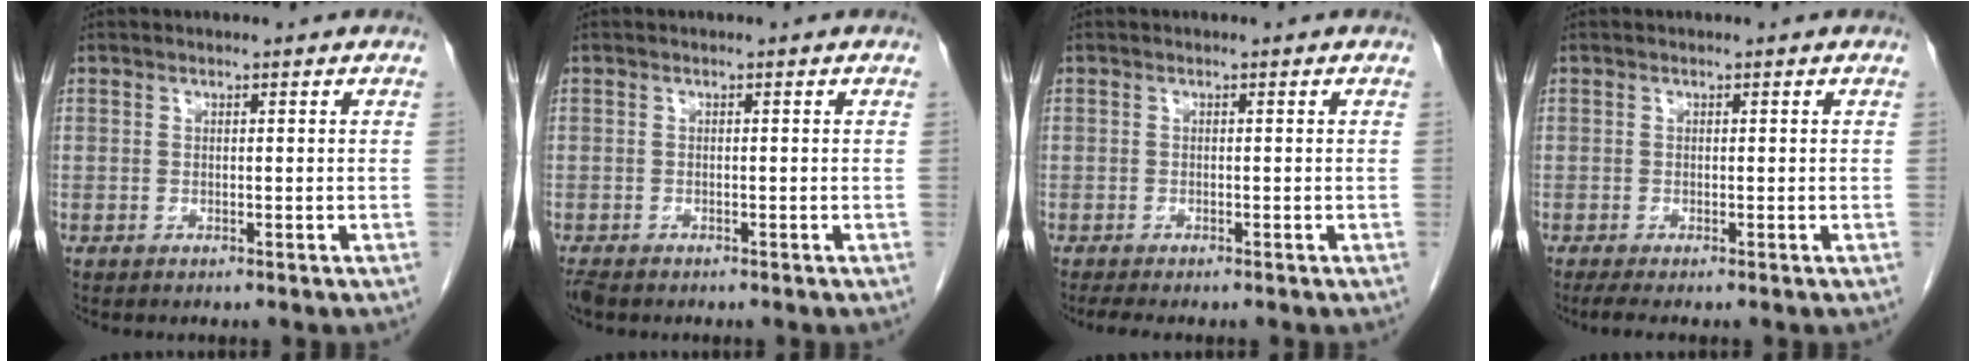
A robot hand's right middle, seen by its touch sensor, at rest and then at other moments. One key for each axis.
{"total": 2.3, "fx": -1.9, "fy": 1.0, "fz": 1.0, "tx": -0.023, "ty": -0.007, "tz": -0.030}
{"total": 2.1, "fx": -1.7, "fy": 0.4, "fz": 1.1, "tx": -0.025, "ty": -0.009, "tz": -0.023}
{"total": 1.5, "fx": -1.1, "fy": 0.0, "fz": 1.0, "tx": -0.026, "ty": -0.007, "tz": -0.022}